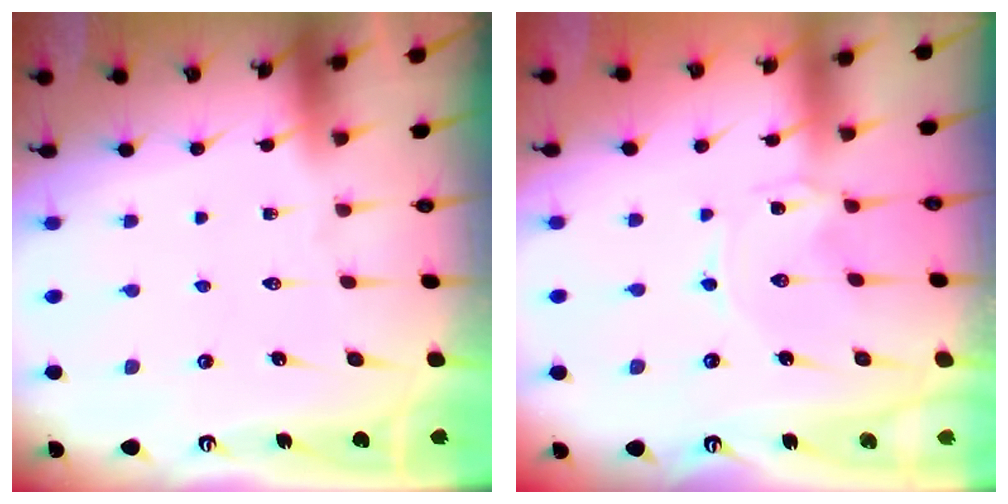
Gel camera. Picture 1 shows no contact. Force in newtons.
{"total": 0.0}